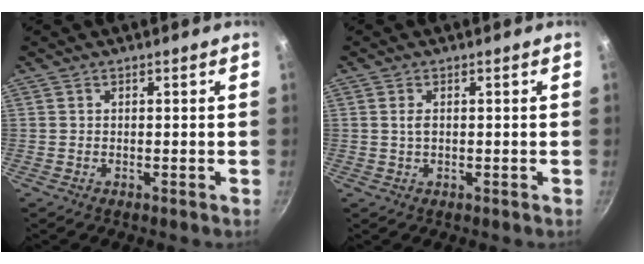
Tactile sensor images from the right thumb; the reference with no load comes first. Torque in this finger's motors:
{"motor_torque": [-0.17, -0.02, 0.05, 0.16, -0.03]}